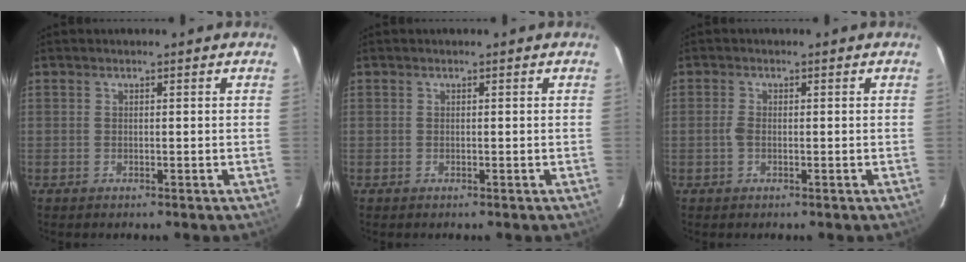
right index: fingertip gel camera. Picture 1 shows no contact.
{"total": 0.0}
{"total": 1.5, "force": [-0.5, 0.9, 1.1], "torque": [-0.026, 0.002, -0.011]}